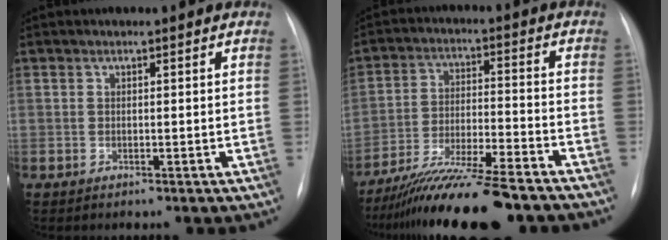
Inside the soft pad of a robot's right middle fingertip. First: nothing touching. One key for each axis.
{"total": 15.3, "fx": -13.0, "fy": 0.5, "fz": 8.1, "tx": -0.141, "ty": -0.021, "tz": -0.217}